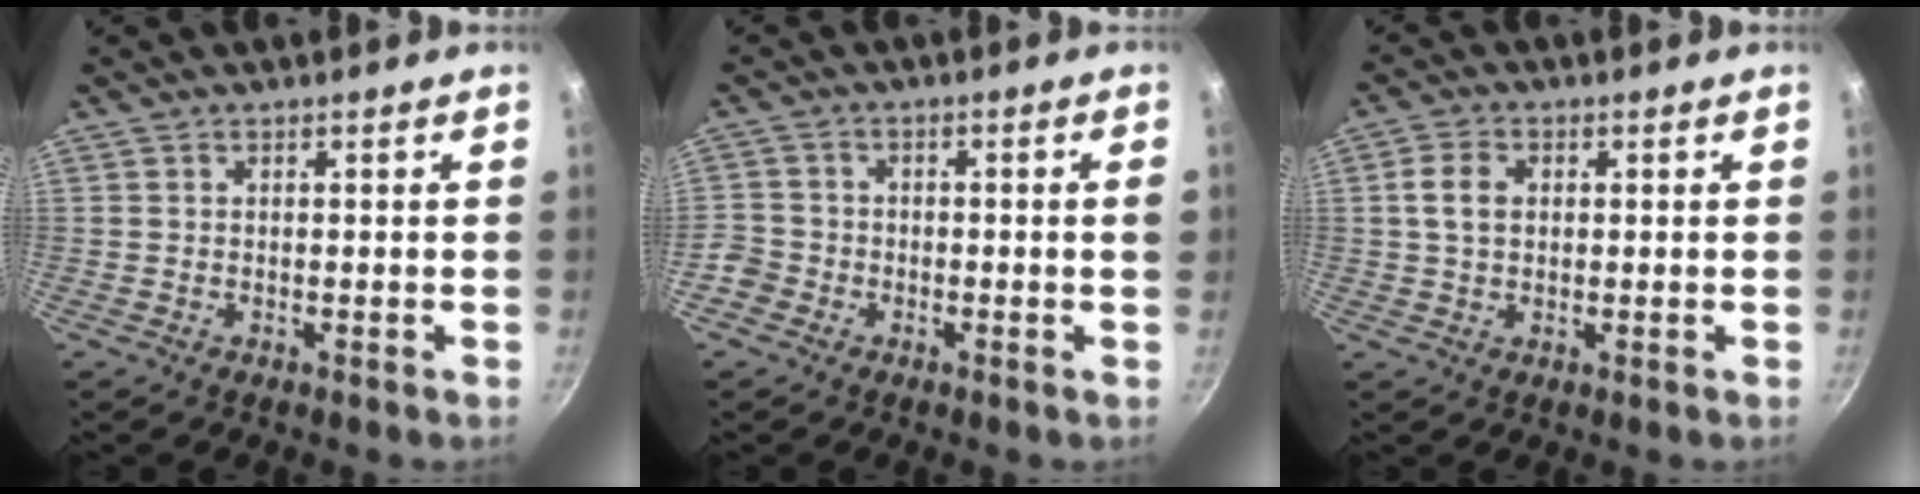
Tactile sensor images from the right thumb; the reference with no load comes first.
{"total": 4.8, "force": [-2.4, 2.9, 3.0], "torque": [-0.045, 0.030, -0.050]}
{"total": 4.7, "force": [0.7, 3.5, 3.1], "torque": [-0.050, 0.009, 0.009]}